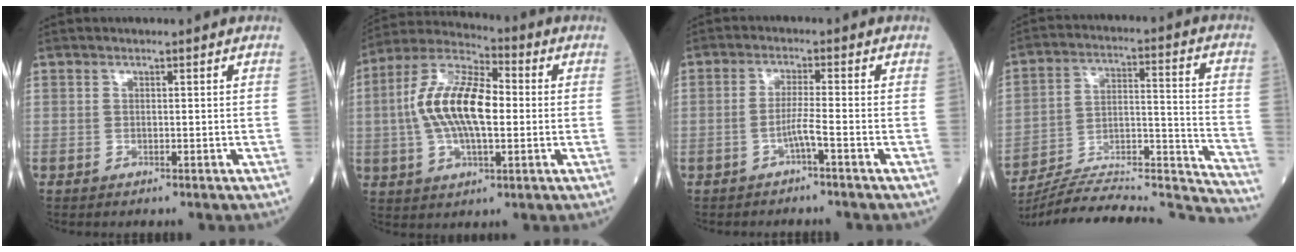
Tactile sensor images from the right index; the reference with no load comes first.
{"total": 14.1, "force": [0.2, 5.3, 13.1], "torque": [-0.273, 0.020, 0.000]}
{"total": 2.7, "force": [-1.5, -0.5, 2.2], "torque": [-0.041, -0.001, -0.031]}
{"total": 25.0, "force": [-23.8, 2.2, 7.4], "torque": [-0.088, 0.031, -0.349]}